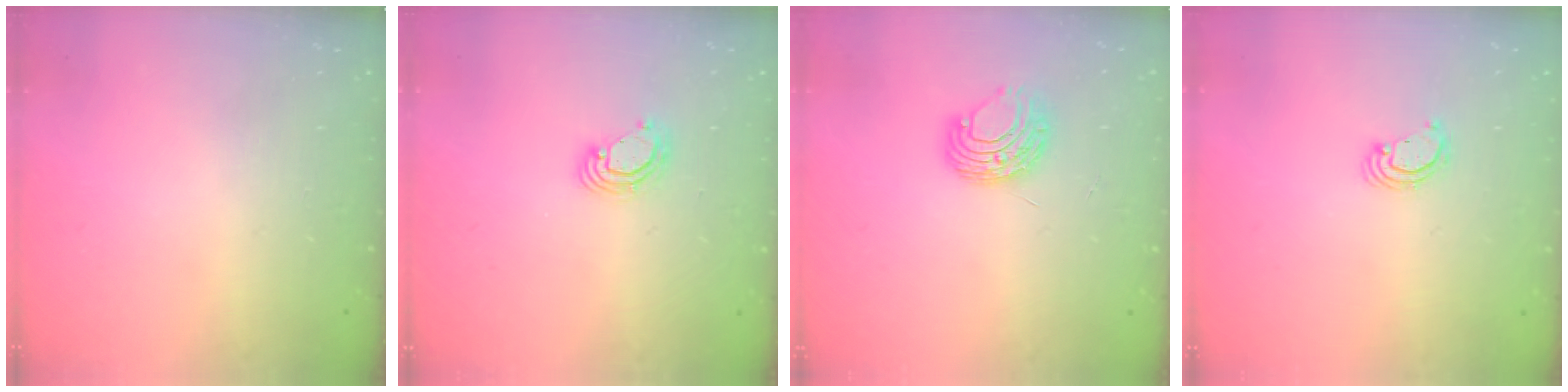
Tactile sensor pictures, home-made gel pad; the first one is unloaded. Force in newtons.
{"total": 4.8, "press": 4.8, "slide": 0.3}
{"total": 8.1, "press": 8.1, "slide": 0.5}
{"total": 2.2, "press": 2.2, "slide": 0.2}